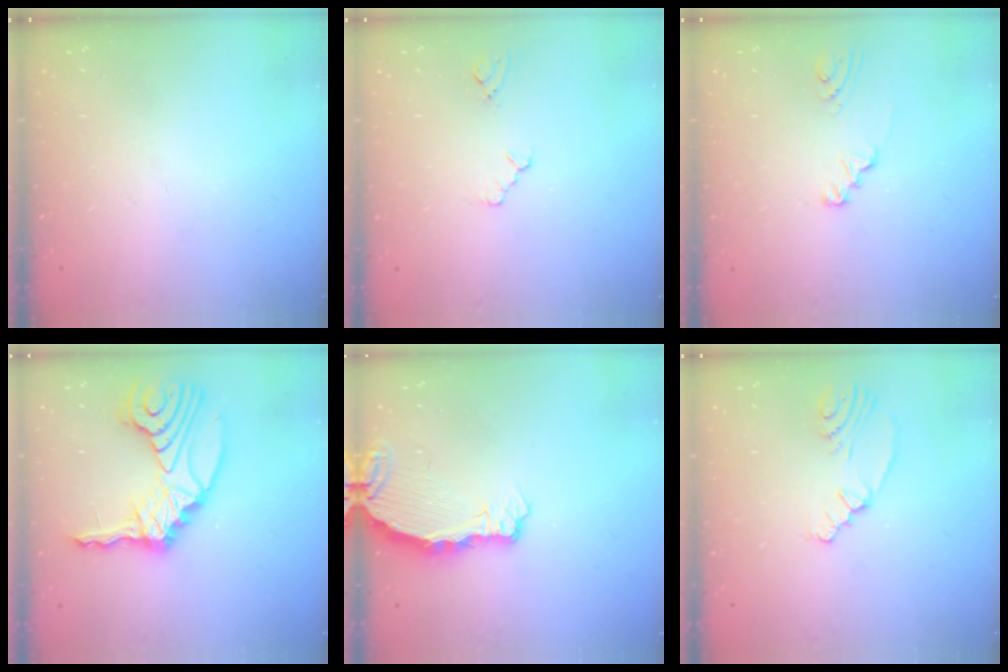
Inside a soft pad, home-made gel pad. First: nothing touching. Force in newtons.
{"total": 2.3, "press": 2.2, "slide": 0.4}
{"total": 1.9, "press": 1.9, "slide": 0.2}
{"total": 18.5, "press": 18.2, "slide": 3.2}
{"total": 3.8, "press": 3.8, "slide": 0.3}
{"total": 5.1, "press": 2.7, "slide": 4.3}